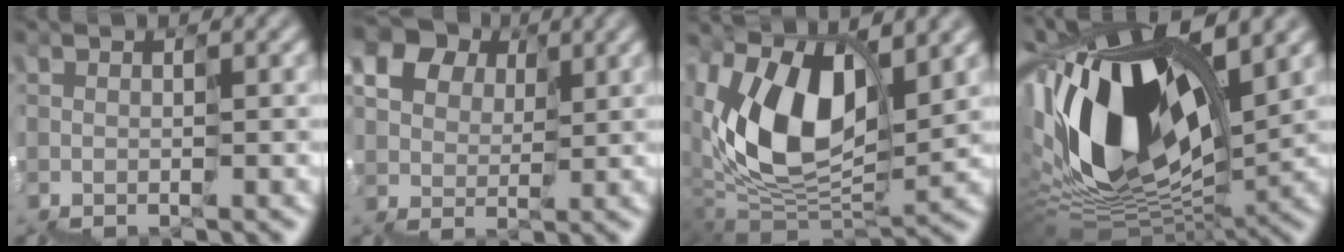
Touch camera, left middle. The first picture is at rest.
{"total": 8.1, "force": [4.6, 6.1, 2.5], "torque": [-0.058, 0.046, 0.060]}
{"total": 8.4, "force": [3.7, 4.8, 5.8], "torque": [-0.127, 0.002, 0.071]}
{"total": 15.1, "force": [2.5, 7.1, 13.1], "torque": [-0.263, 0.021, 0.046]}